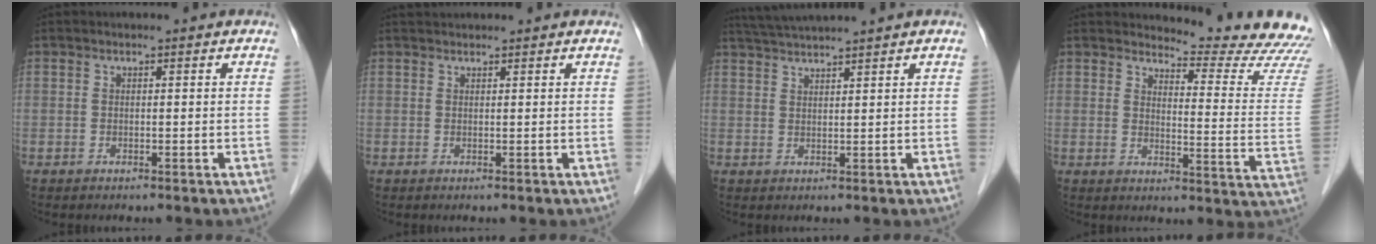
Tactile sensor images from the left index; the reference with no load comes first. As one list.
[{"total": 1.6, "force": [1.6, 0.1, 0.2], "torque": [-0.006, 0.023, 0.032]}, {"total": 5.4, "force": [4.8, -1.5, 1.9], "torque": [-0.035, 0.023, 0.089]}, {"total": 14.8, "force": [14.6, -0.9, 2.1], "torque": [-0.024, -0.131, 0.154]}]